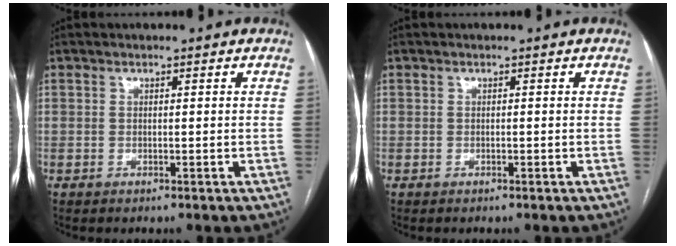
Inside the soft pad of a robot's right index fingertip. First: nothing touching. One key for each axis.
{"total": 0.0}